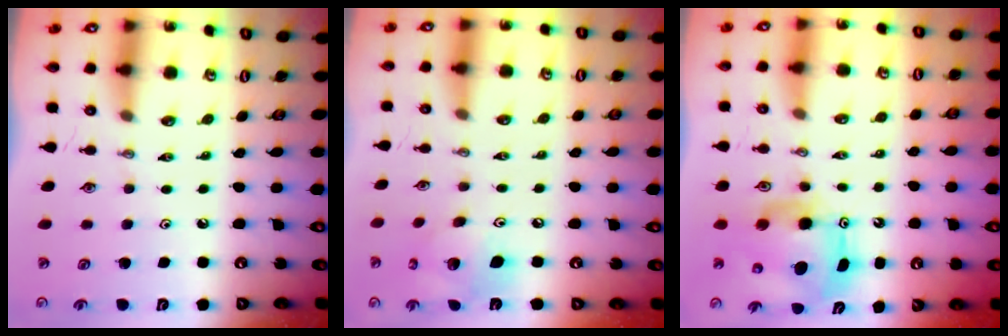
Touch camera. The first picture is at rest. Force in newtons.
{"total": 13.7, "press": 13.6, "slide": 1.7}
{"total": 9.3, "press": 9.2, "slide": 1.0}